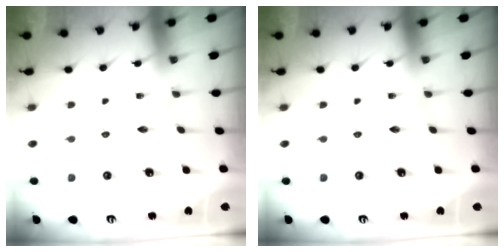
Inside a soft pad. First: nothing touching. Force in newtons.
{"total": 0.0}